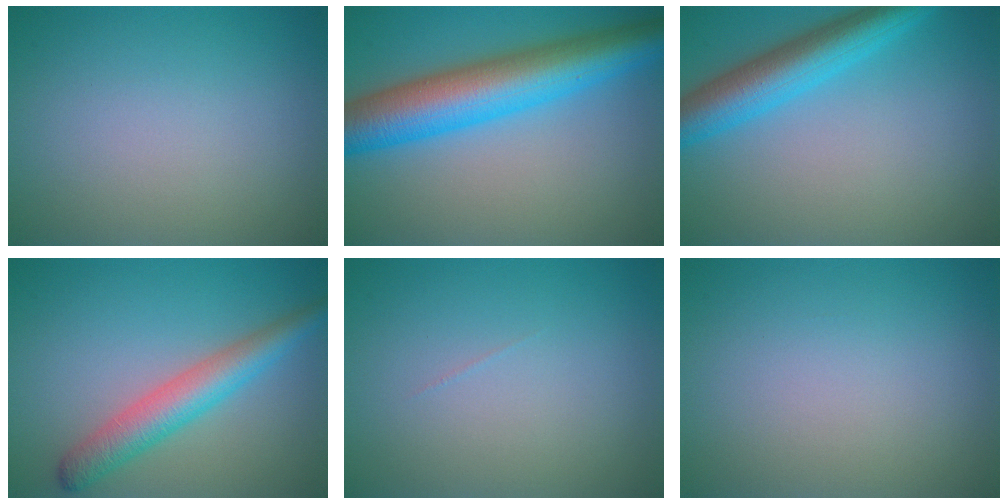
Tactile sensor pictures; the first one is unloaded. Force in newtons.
{"total": 9.8, "press": 9.8, "slide": 0.1}
{"total": 5.4, "press": 5.4, "slide": 0.2}
{"total": 4.5, "press": 4.5, "slide": 0.2}
{"total": 0.0}
{"total": 0.0}